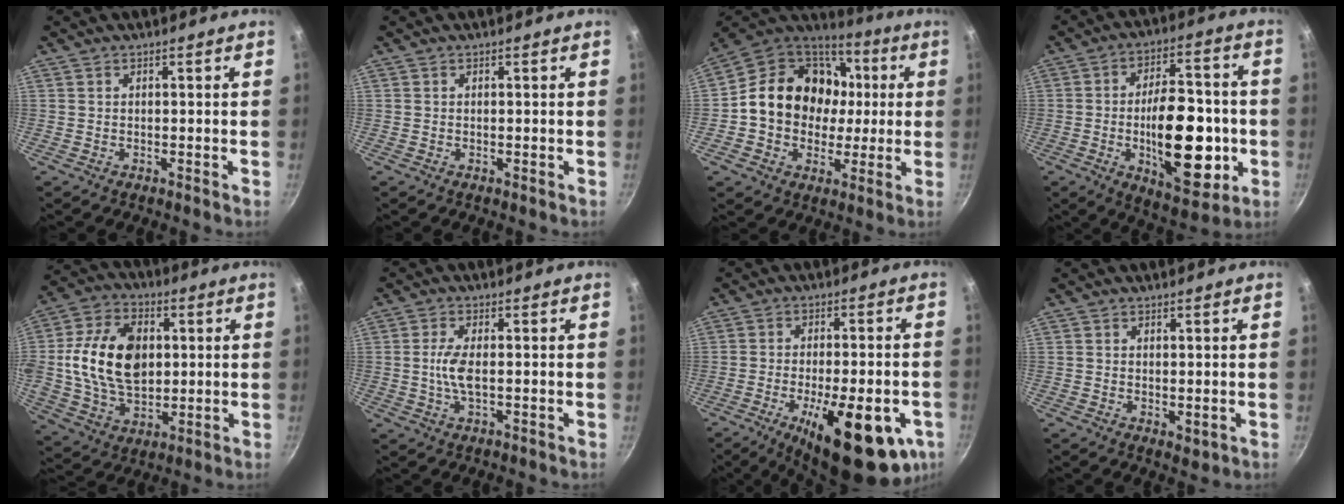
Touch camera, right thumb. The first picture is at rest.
{"total": 0.0}
{"total": 20.4, "force": [1.5, 17.1, 11.0], "torque": [-0.160, 0.034, 0.019]}
{"total": 21.2, "force": [-3.9, 10.3, 18.1], "torque": [-0.231, 0.015, -0.046]}
{"total": 18.8, "force": [1.8, 12.7, 13.7], "torque": [-0.234, 0.004, 0.030]}
{"total": 4.8, "force": [-0.2, 1.8, 4.5], "torque": [-0.101, 0.001, -0.007]}
{"total": 22.1, "force": [-8.5, 7.8, 18.8], "torque": [-0.240, 0.004, -0.113]}
{"total": 1.9, "force": [0.3, 1.1, 1.5], "torque": [-0.022, -0.007, 0.006]}